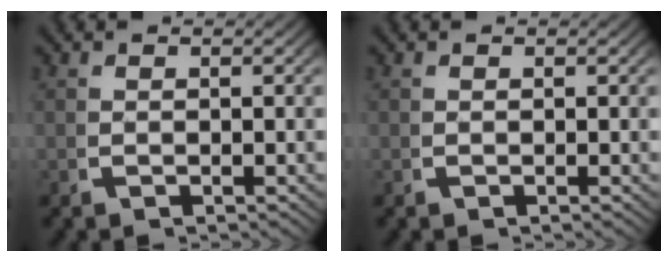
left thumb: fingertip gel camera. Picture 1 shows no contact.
{"total": 0.0}